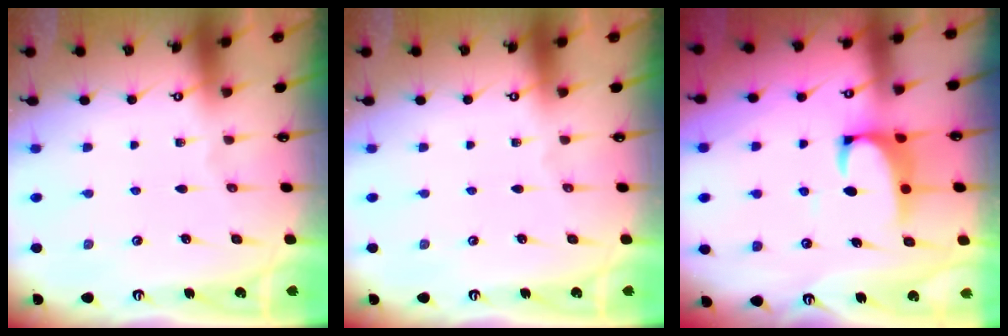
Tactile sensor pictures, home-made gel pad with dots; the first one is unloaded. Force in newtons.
{"total": 0.0}
{"total": 2.4, "press": 2.2, "slide": 0.9}